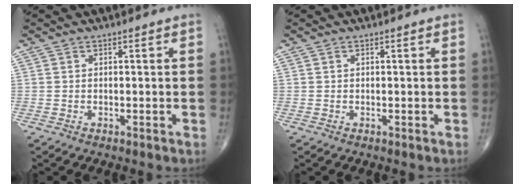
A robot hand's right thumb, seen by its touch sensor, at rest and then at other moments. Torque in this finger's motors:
{"motor_torque": [-0.19, 0.19, 0.00, -0.01, 0.00]}